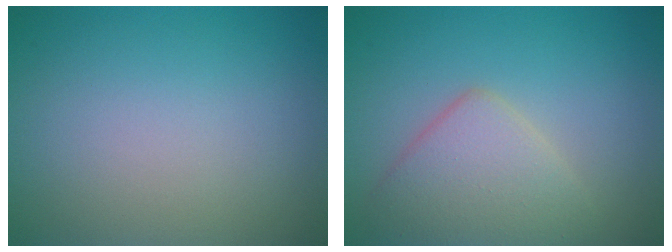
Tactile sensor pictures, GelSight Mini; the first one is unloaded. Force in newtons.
{"total": 4.4, "press": 4.4, "slide": 0.3}